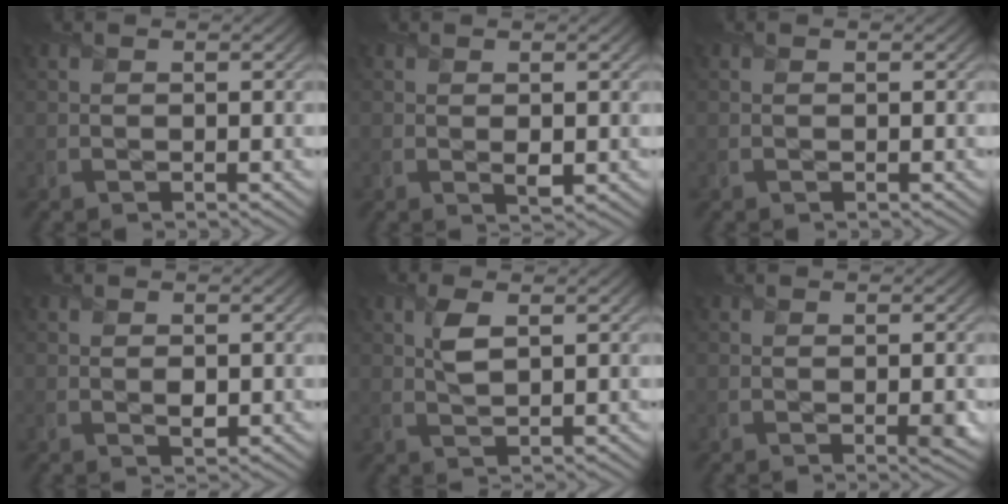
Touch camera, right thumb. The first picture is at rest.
{"total": 0.9, "force": [0.1, 0.4, 0.8], "torque": [-0.010, -0.007, 0.006]}
{"total": 0.0}
{"total": 1.0, "force": [0.0, 0.7, 0.7], "torque": [-0.009, -0.006, 0.004]}
{"total": 2.8, "force": [1.1, 1.2, 2.3], "torque": [-0.052, 0.001, 0.023]}
{"total": 1.2, "force": [-0.2, 0.2, 1.2], "torque": [-0.015, -0.006, -0.002]}